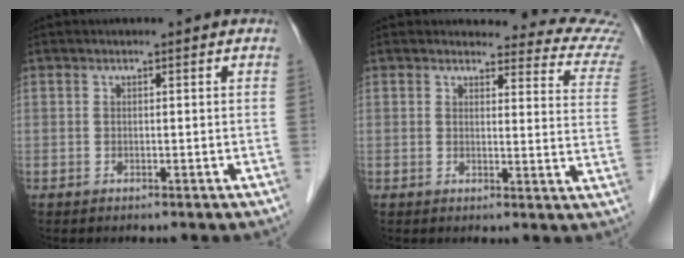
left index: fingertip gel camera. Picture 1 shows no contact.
{"total": 12.8, "force": [12.5, 2.0, 2.0], "torque": [0.014, -0.077, 0.095]}